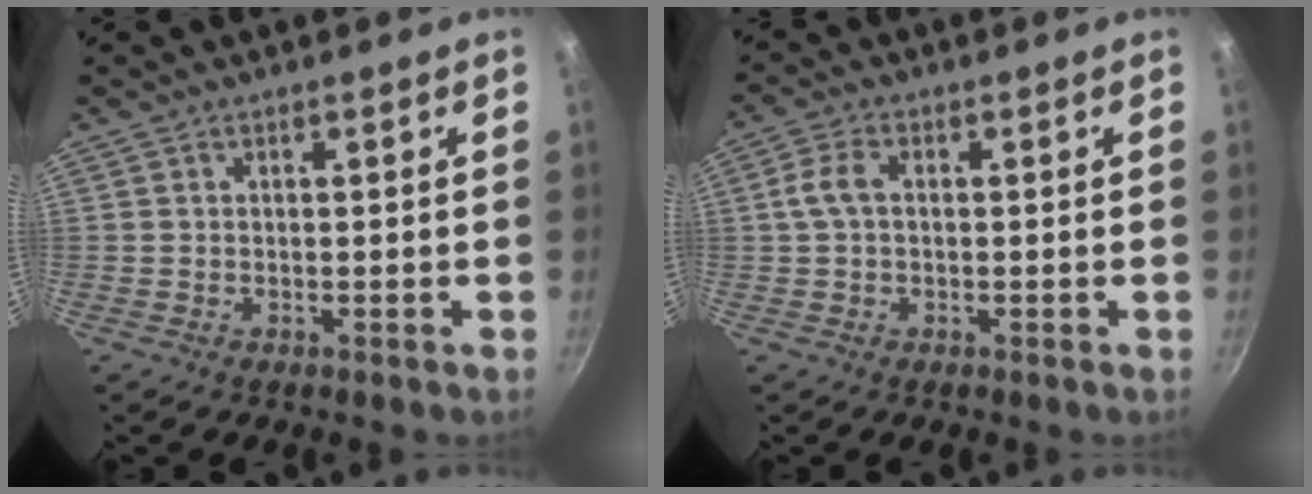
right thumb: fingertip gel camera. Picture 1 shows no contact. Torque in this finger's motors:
{"motor_torque": [-0.05, 0.21, 0.64, -0.23, 0.03]}